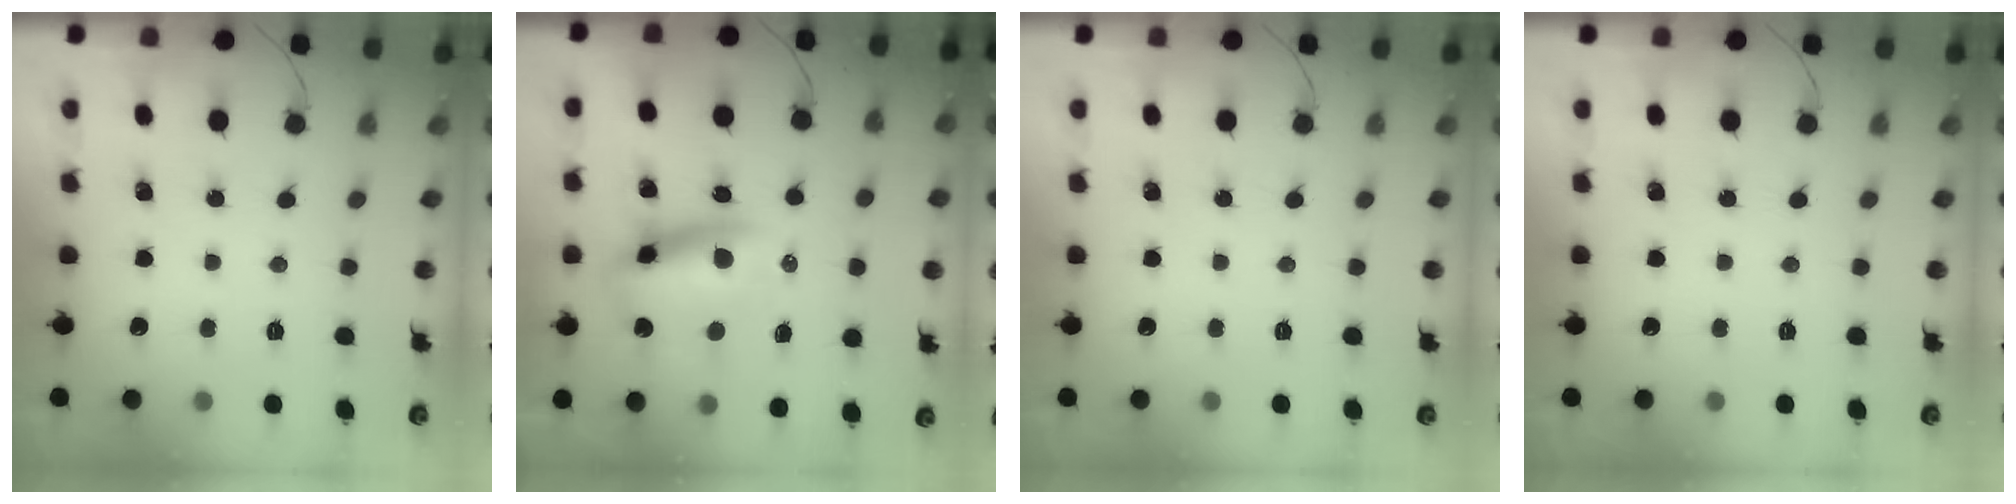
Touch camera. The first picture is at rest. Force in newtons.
{"total": 11.4, "press": 11.1, "slide": 2.7}
{"total": 0.0}
{"total": 0.0}